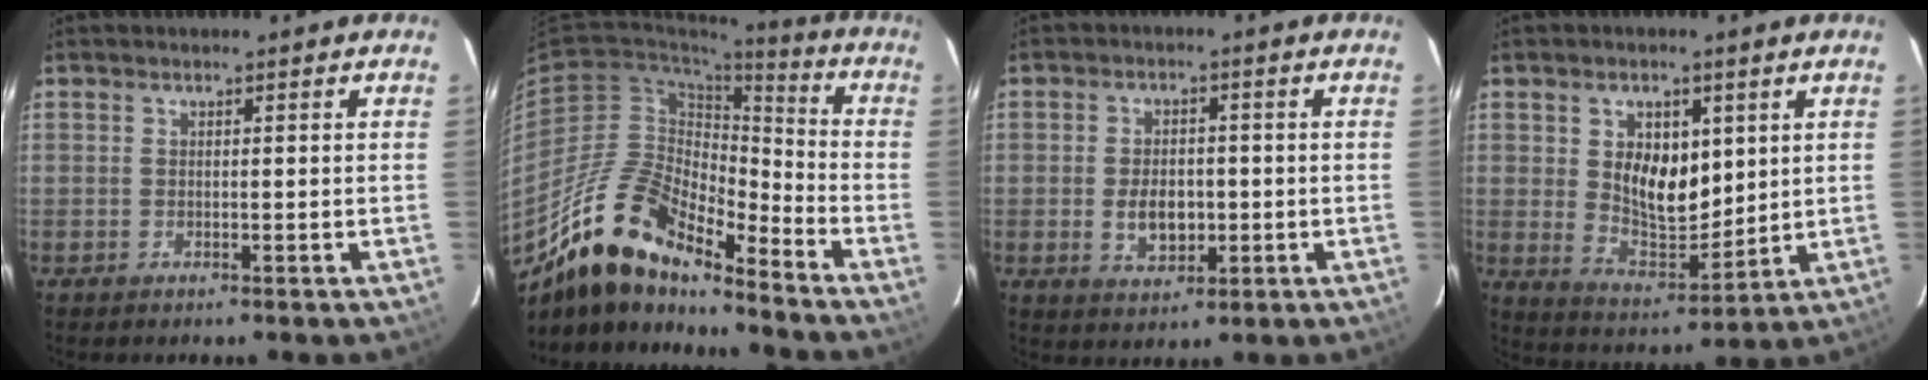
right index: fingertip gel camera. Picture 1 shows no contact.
{"total": 17.7, "force": [-14.4, 5.2, 8.9], "torque": [-0.157, -0.002, -0.274]}
{"total": 6.4, "force": [-1.1, 4.1, 4.8], "torque": [-0.092, -0.003, -0.012]}
{"total": 10.4, "force": [2.6, 6.5, 7.6], "torque": [-0.131, -0.006, 0.062]}